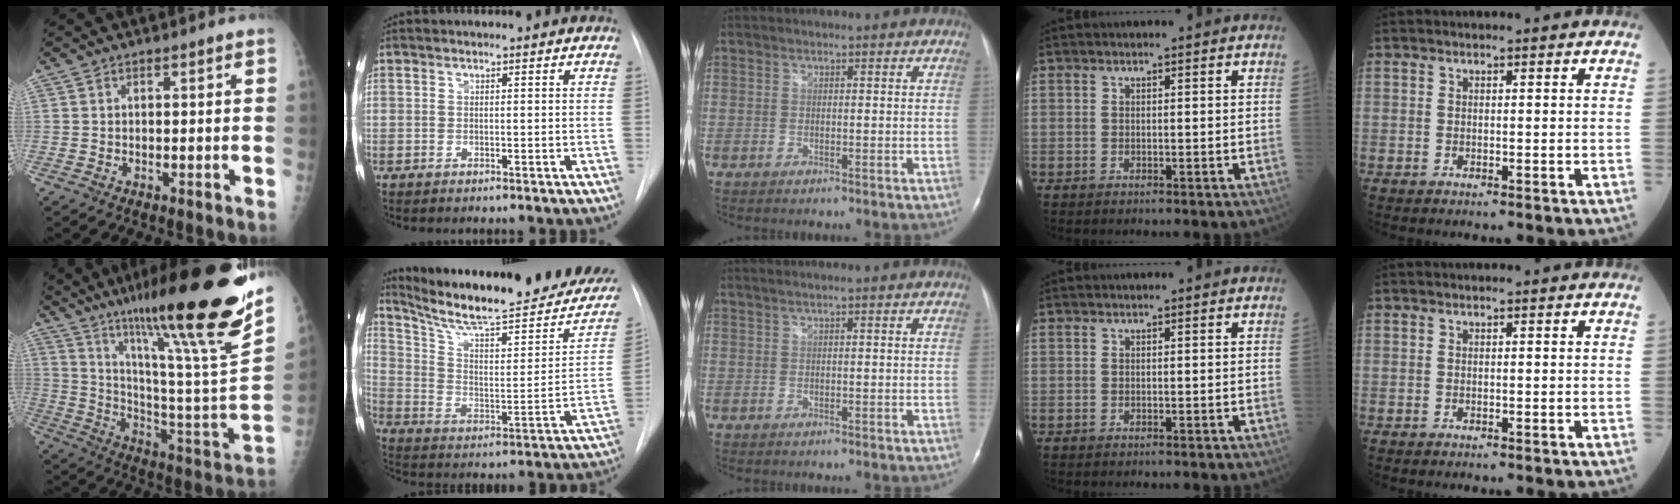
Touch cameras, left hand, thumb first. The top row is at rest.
{"thumb": {"total": 32.8, "force": [22.2, 2.9, 24.0], "torque": [-0.343, -0.097, 0.344]}, "index": {"total": 25.7, "force": [21.7, 4.1, 13.3], "torque": [-0.202, -0.044, 0.303]}, "middle": {"total": 1.1, "force": [0.7, -0.2, 0.9], "torque": [-0.026, 0.013, 0.015]}}